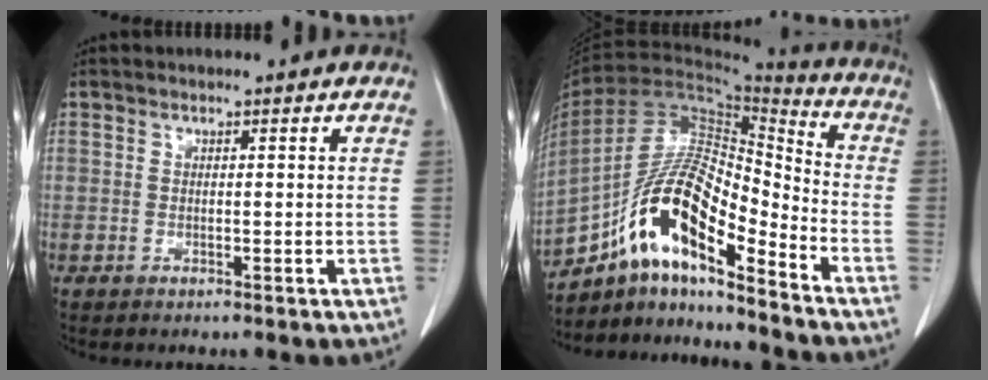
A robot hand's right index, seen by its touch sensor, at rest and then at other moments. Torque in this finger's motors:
{"motor_torque": [1.34, -0.80, 0.88, 0.21]}